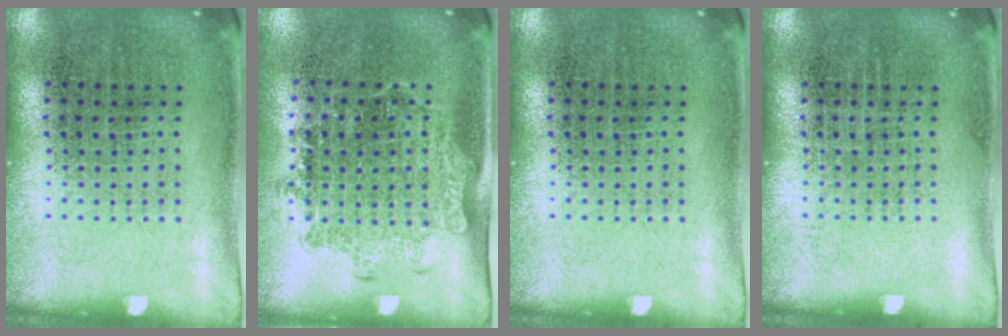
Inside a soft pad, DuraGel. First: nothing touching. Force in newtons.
{"total": 1.4, "press": 1.1, "slide": 0.8}
{"total": 0.0}
{"total": 0.0}